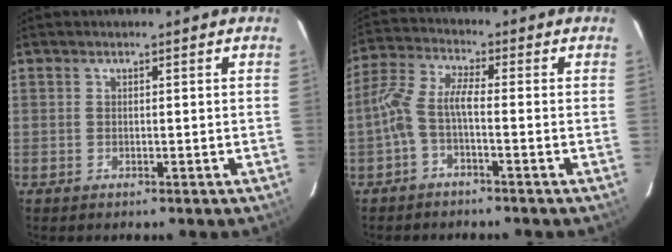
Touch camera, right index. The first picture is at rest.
{"total": 5.5, "force": [-1.9, 1.3, 4.9], "torque": [-0.122, 0.017, -0.041]}